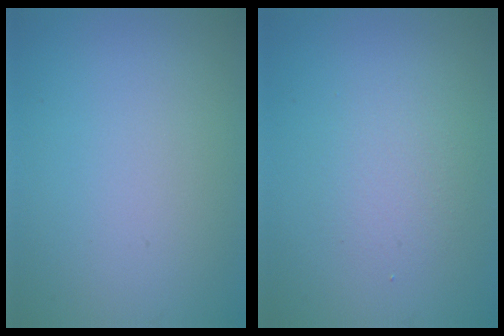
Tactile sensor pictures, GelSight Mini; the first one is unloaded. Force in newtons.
{"total": 2.1, "press": 2.1, "slide": 0.2}